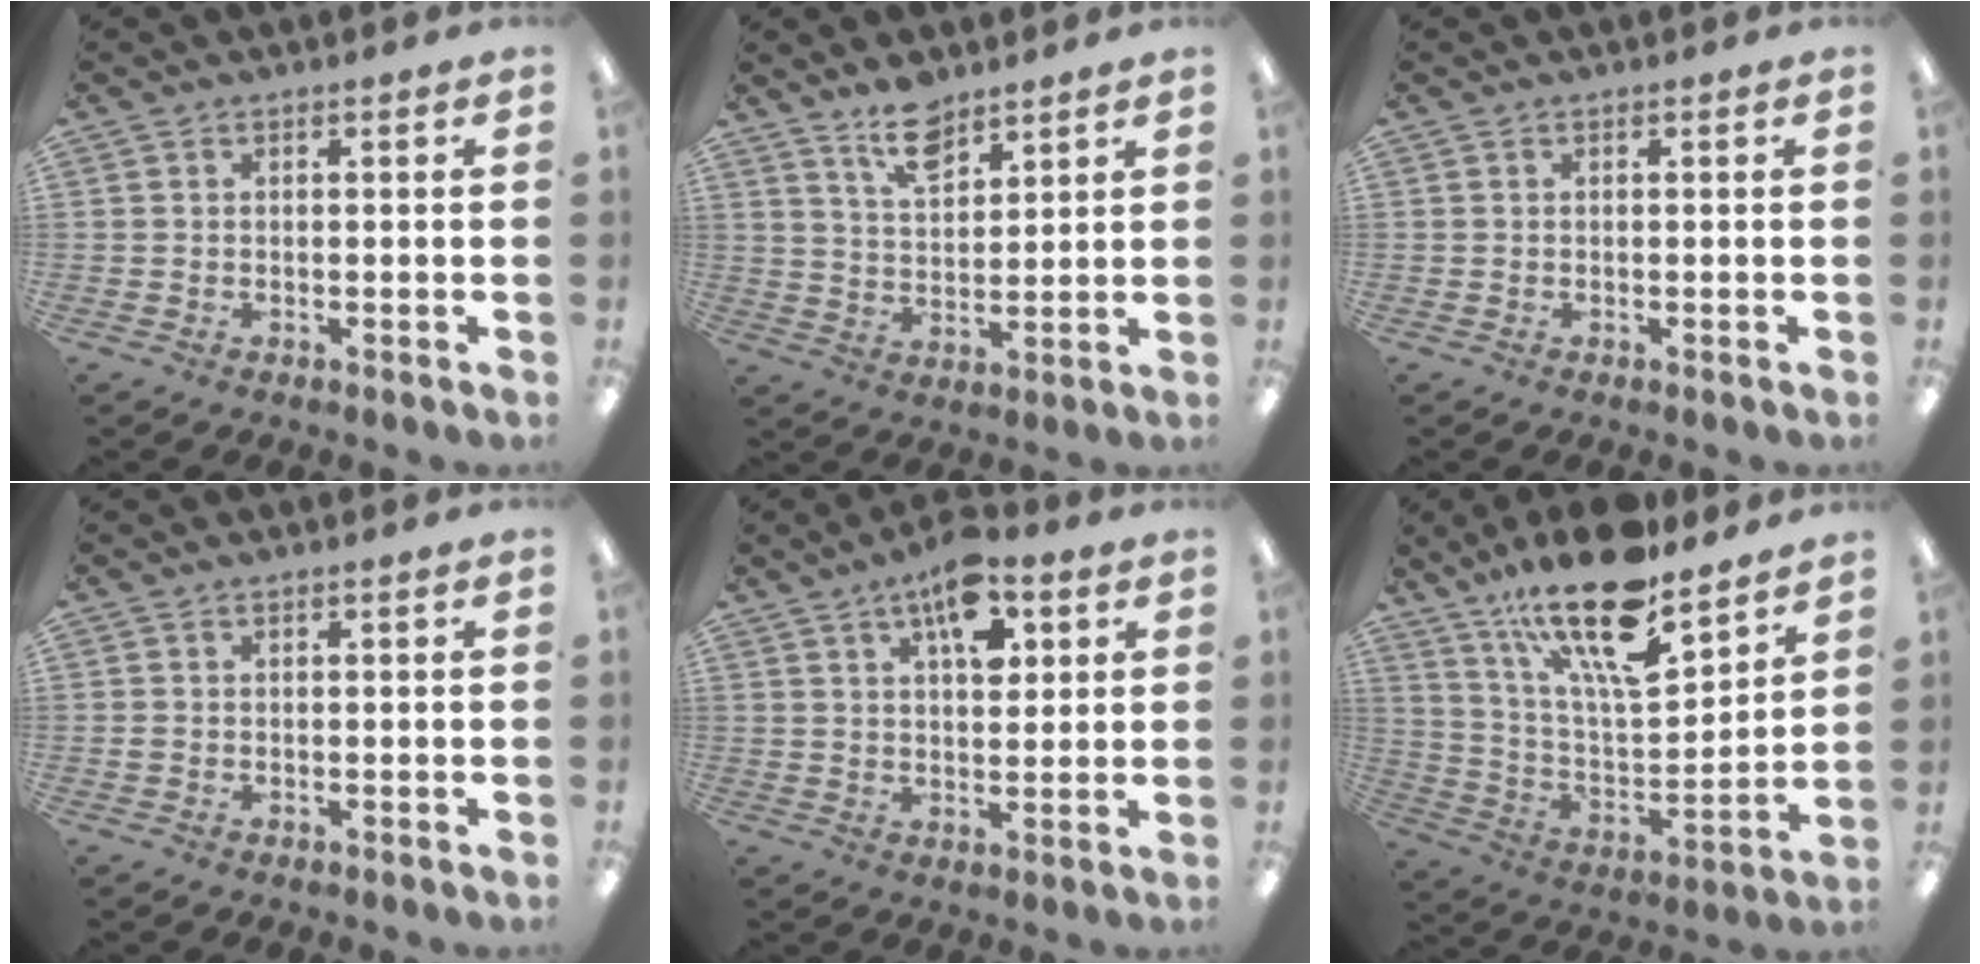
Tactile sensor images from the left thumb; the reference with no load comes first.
{"total": 8.5, "force": [6.4, 3.8, 4.2], "torque": [-0.067, -0.034, 0.114]}
{"total": 0.0}
{"total": 0.6, "force": [0.0, 0.5, 0.4], "torque": [-0.008, 0.004, -0.001]}
{"total": 10.7, "force": [5.6, 5.2, 7.5], "torque": [-0.106, -0.020, 0.095]}
{"total": 22.2, "force": [15.7, 7.1, 14.0], "torque": [-0.232, -0.100, 0.264]}